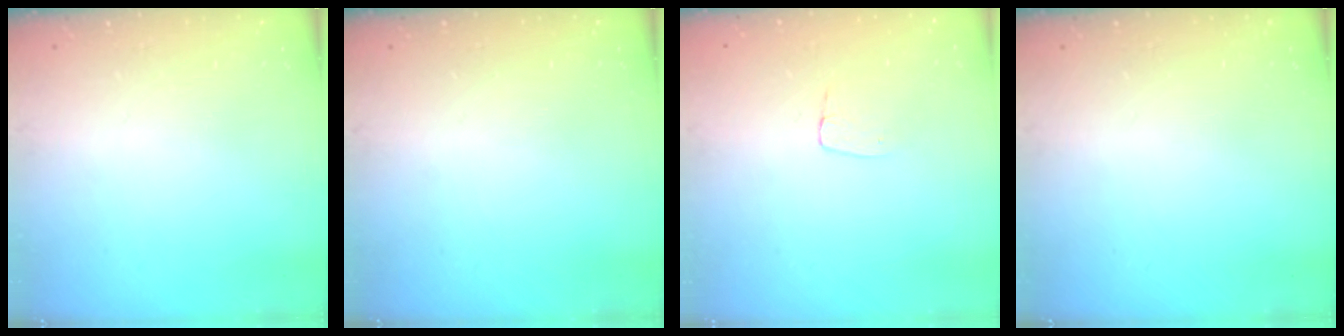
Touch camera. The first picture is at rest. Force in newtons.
{"total": 0.0}
{"total": 4.1, "press": 4.1, "slide": 0.3}
{"total": 0.0}